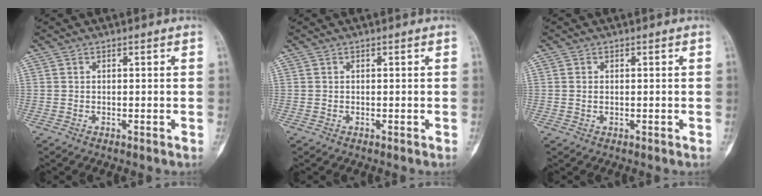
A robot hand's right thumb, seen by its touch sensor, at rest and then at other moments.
{"total": 0.0}
{"total": 0.9, "force": [0.1, 0.6, 0.6], "torque": [-0.014, 0.000, 0.003]}